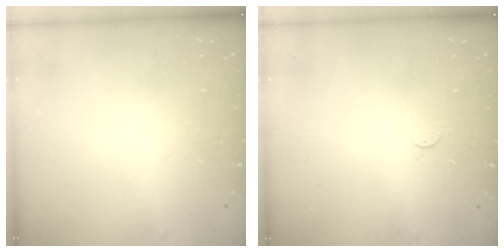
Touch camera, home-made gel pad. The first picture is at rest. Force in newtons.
{"total": 2.7, "press": 2.7, "slide": 0.4}